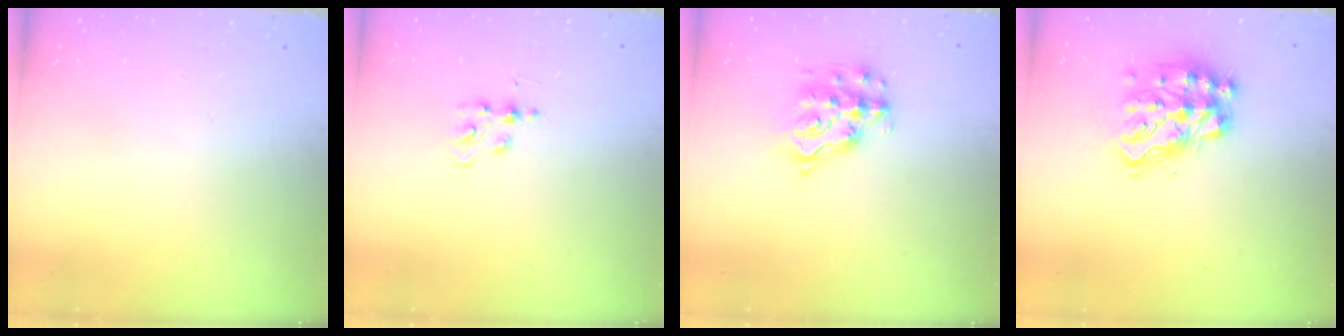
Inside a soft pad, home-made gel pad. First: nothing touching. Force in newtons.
{"total": 5.2, "press": 5.1, "slide": 0.6}
{"total": 12.2, "press": 12.2, "slide": 0.8}
{"total": 14.6, "press": 14.4, "slide": 2.0}